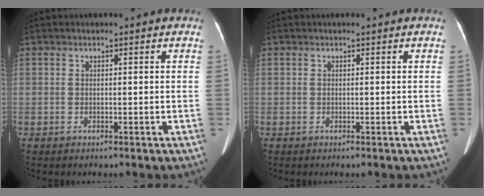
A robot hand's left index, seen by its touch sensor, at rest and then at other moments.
{"total": 0.0}